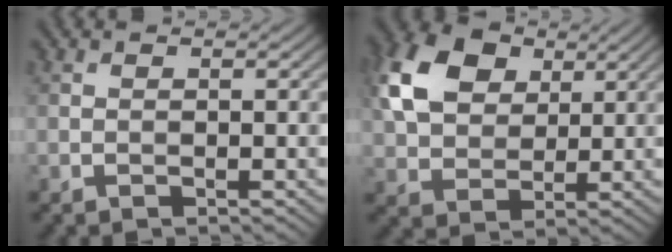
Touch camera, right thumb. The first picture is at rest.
{"total": 10.7, "force": [4.1, 7.4, 6.5], "torque": [-0.168, 0.017, 0.075]}